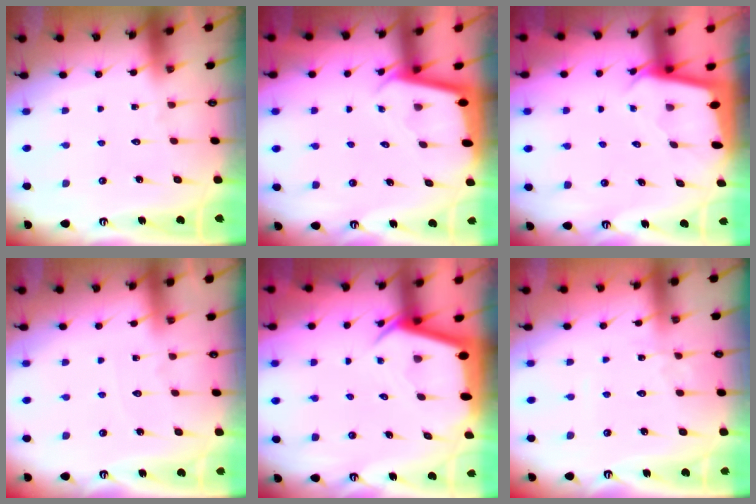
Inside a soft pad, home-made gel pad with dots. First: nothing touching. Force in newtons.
{"total": 1.8, "press": 1.7, "slide": 0.2}
{"total": 2.1, "press": 2.1, "slide": 0.1}
{"total": 3.6, "press": 3.5, "slide": 0.6}
{"total": 3.8, "press": 3.8, "slide": 0.4}
{"total": 2.2, "press": 2.2, "slide": 0.3}